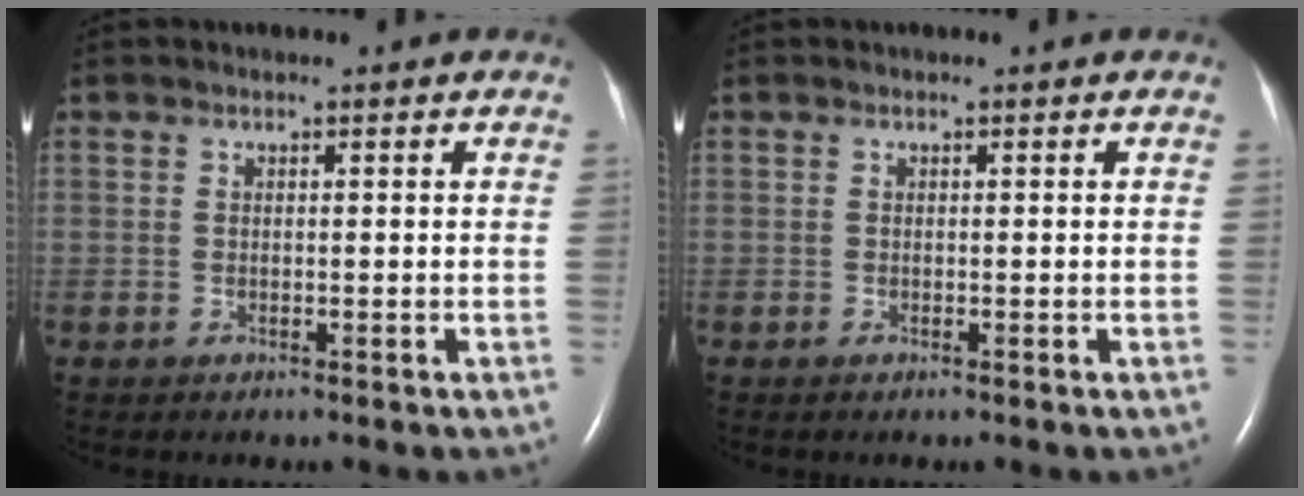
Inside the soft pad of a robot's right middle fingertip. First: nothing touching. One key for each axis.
{"total": 0.0}